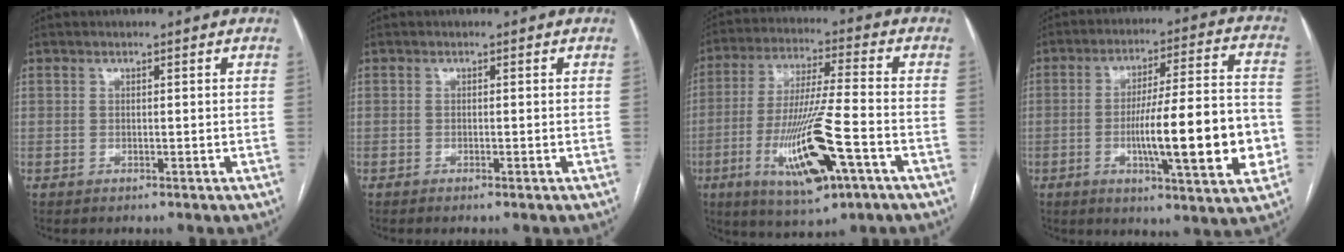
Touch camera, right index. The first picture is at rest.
{"total": 0.6, "force": [-0.4, -0.1, 0.4], "torque": [-0.008, -0.001, -0.004]}
{"total": 15.8, "force": [-5.9, 1.8, 14.5], "torque": [-0.288, -0.021, -0.098]}
{"total": 18.0, "force": [-3.9, 2.1, 17.4], "torque": [-0.255, 0.007, -0.054]}